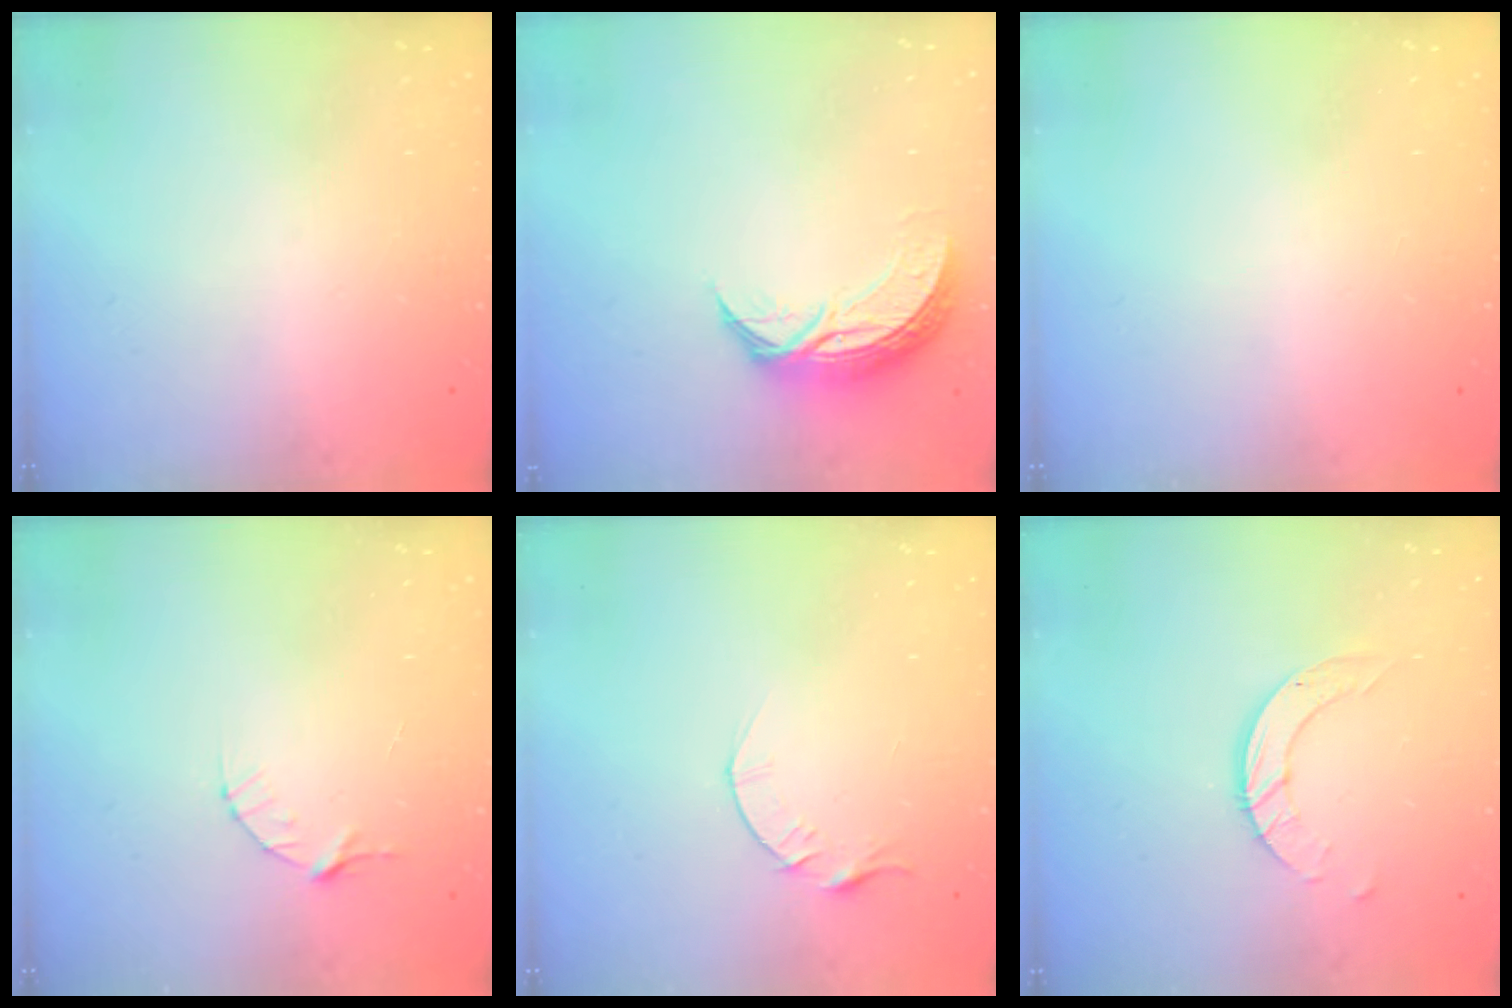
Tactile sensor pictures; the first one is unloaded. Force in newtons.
{"total": 10.1, "press": 10.1, "slide": 0.3}
{"total": 0.0}
{"total": 4.1, "press": 4.1, "slide": 0.4}
{"total": 4.1, "press": 4.0, "slide": 0.5}
{"total": 6.5, "press": 6.5, "slide": 0.5}